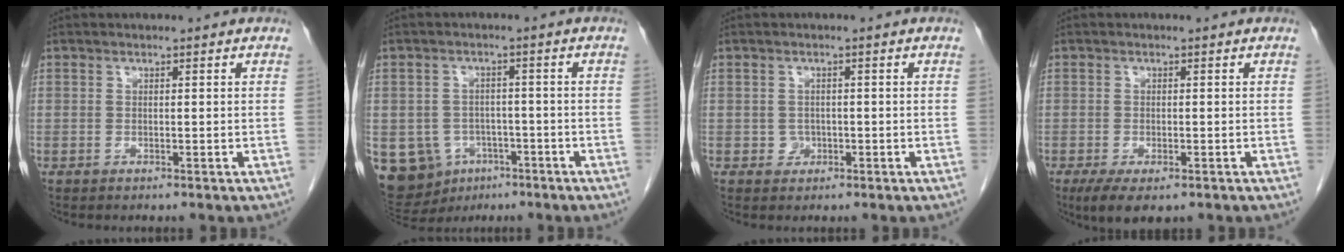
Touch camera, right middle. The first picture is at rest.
{"total": 13.3, "force": [-5.4, 11.2, 4.6], "torque": [-0.122, 0.011, -0.068]}
{"total": 1.5, "force": [-0.4, 1.3, 0.5], "torque": [-0.005, 0.005, -0.004]}
{"total": 5.2, "force": [-3.2, 1.9, 3.7], "torque": [-0.064, -0.013, -0.049]}